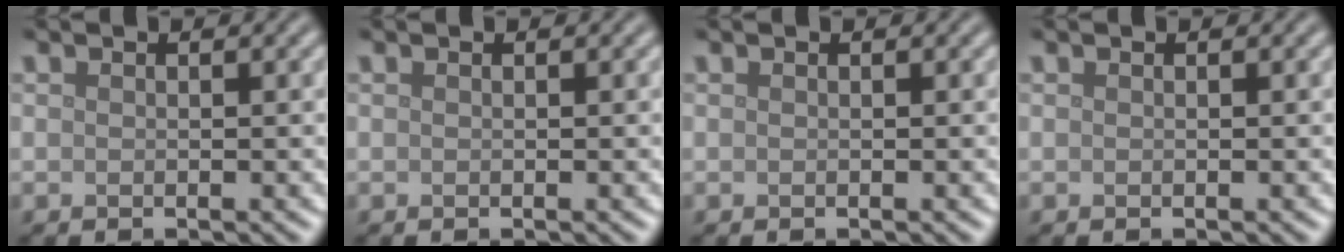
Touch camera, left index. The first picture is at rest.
{"total": 0.0}
{"total": 0.0}
{"total": 0.0}